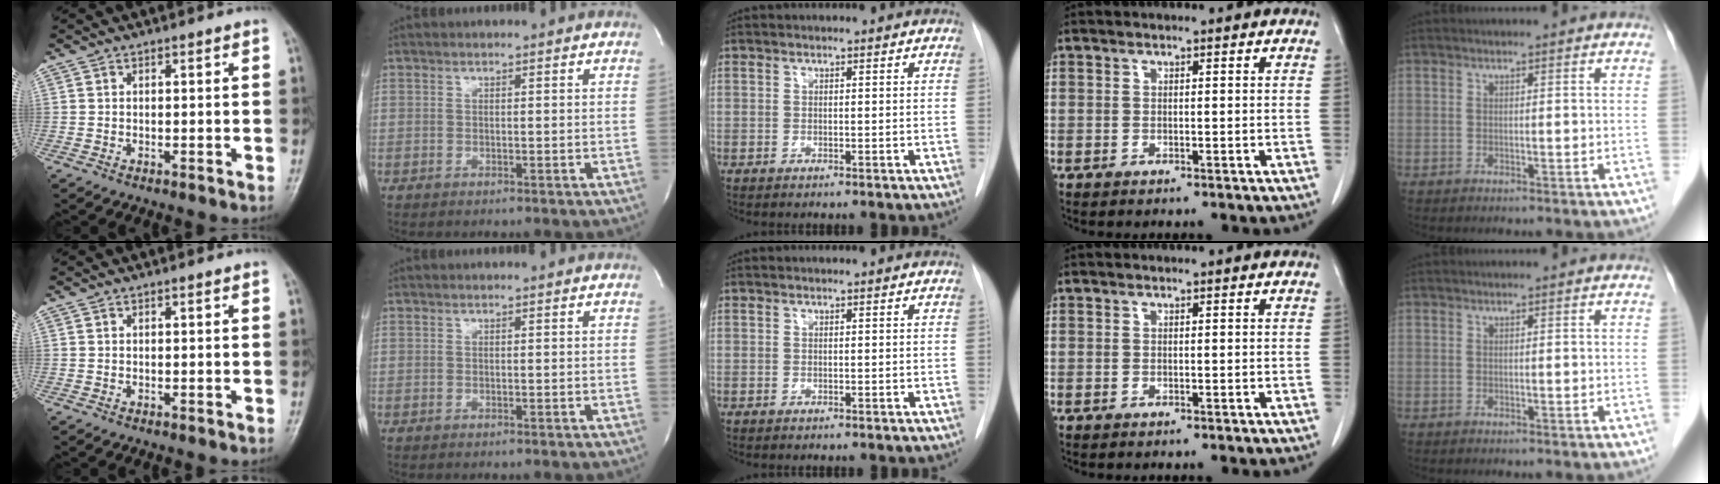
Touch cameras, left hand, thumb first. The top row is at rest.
{}